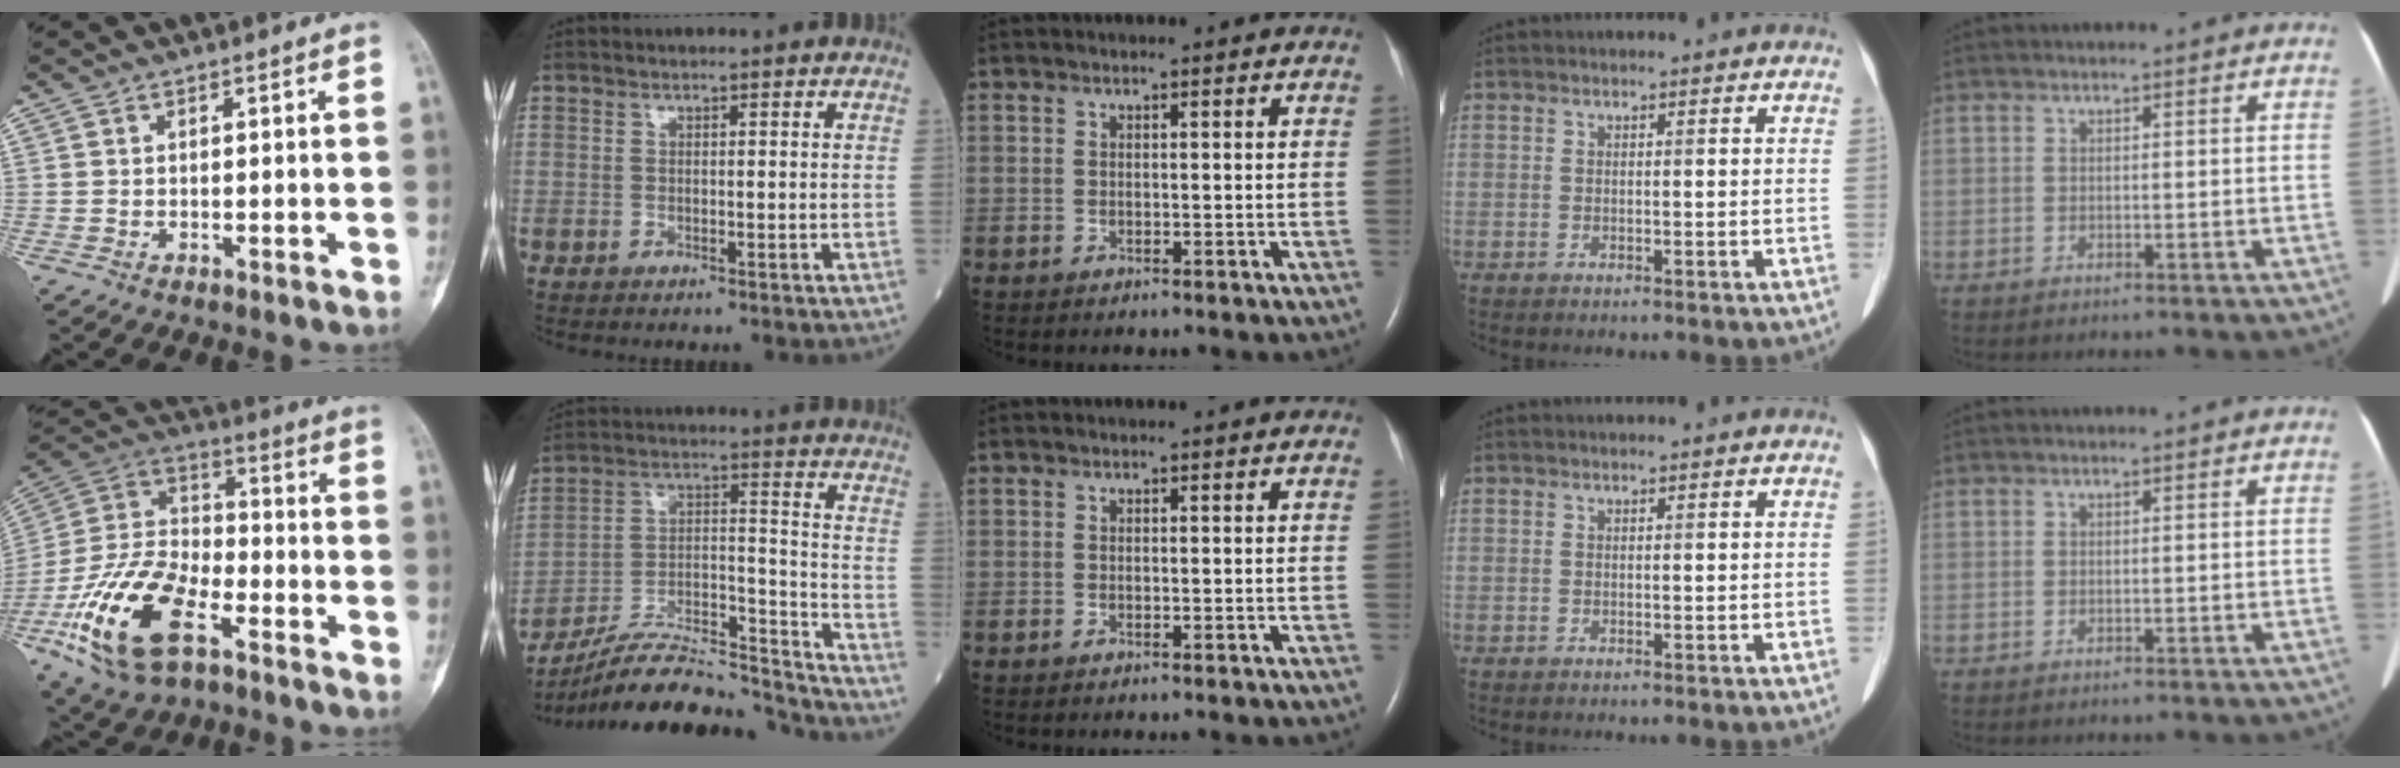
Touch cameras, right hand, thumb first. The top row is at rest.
{"thumb": {"total": 20.8, "force": [-9.7, 10.3, 15.2], "torque": [-0.305, 0.043, -0.180]}, "index": {"total": 21.3, "force": [-20.2, 1.8, 6.5], "torque": [-0.120, 0.018, -0.332]}}